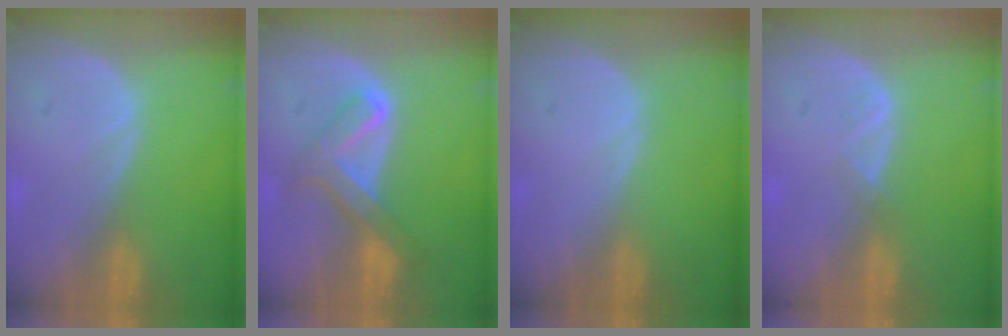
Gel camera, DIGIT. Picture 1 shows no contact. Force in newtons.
{"total": 6.4, "press": 6.0, "slide": 2.1}
{"total": 0.0}
{"total": 1.3, "press": 1.2, "slide": 0.7}